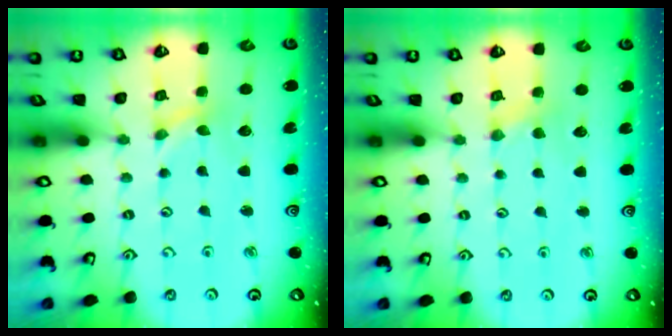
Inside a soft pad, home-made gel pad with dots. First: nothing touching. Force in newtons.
{"total": 2.1, "press": 2.1, "slide": 0.3}